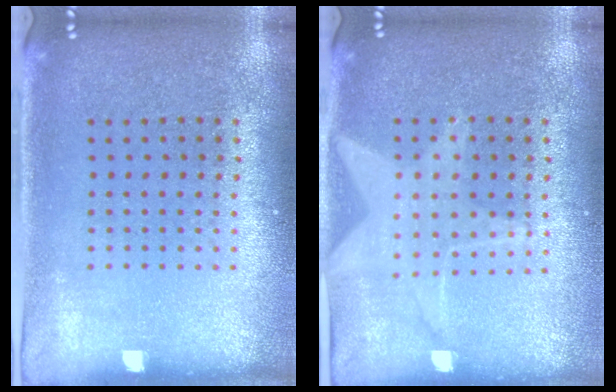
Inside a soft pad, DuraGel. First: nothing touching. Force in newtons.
{"total": 1.4, "press": 1.4, "slide": 0.2}